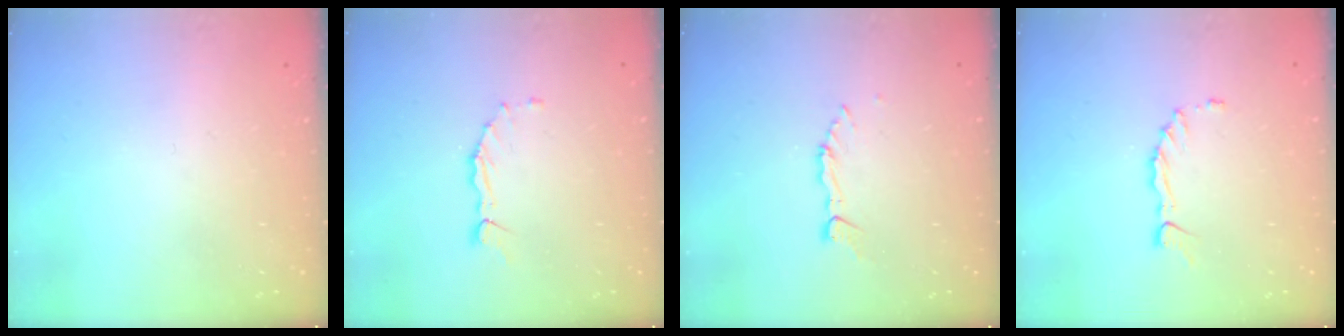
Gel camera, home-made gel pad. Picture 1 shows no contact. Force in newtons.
{"total": 1.6, "press": 1.5, "slide": 0.2}
{"total": 4.9, "press": 4.9, "slide": 0.2}
{"total": 1.3, "press": 1.3, "slide": 0.1}